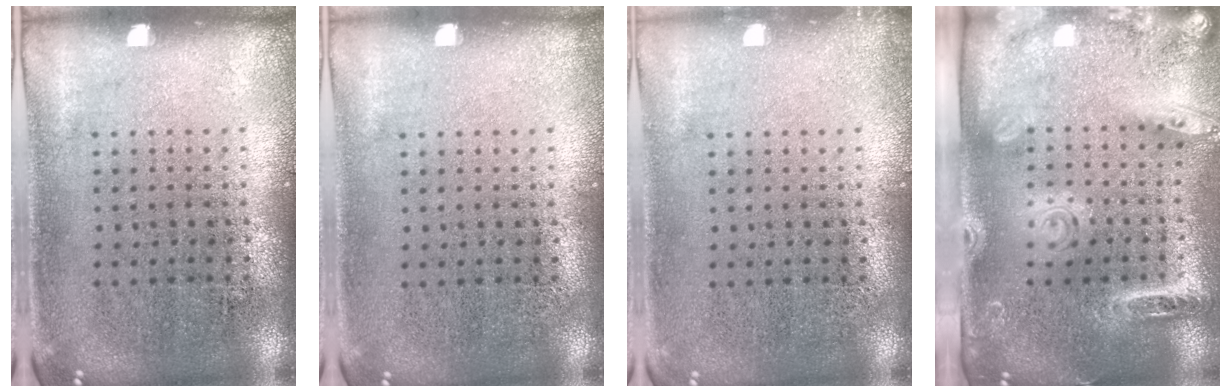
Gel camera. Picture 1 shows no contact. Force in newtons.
{"total": 0.0}
{"total": 0.6, "press": 0.6, "slide": 0.2}
{"total": 2.5, "press": 1.9, "slide": 1.6}